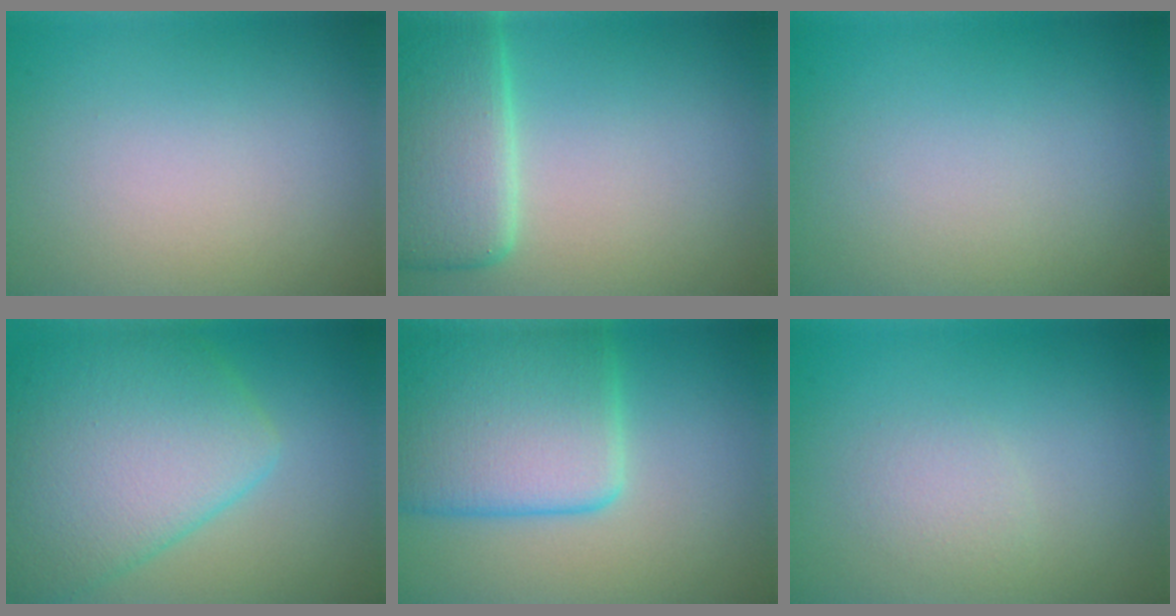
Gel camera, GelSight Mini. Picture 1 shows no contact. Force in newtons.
{"total": 7.1, "press": 7.1, "slide": 0.3}
{"total": 0.0}
{"total": 9.1, "press": 9.1, "slide": 0.1}
{"total": 9.1, "press": 9.0, "slide": 0.4}
{"total": 1.3, "press": 1.3, "slide": 0.2}